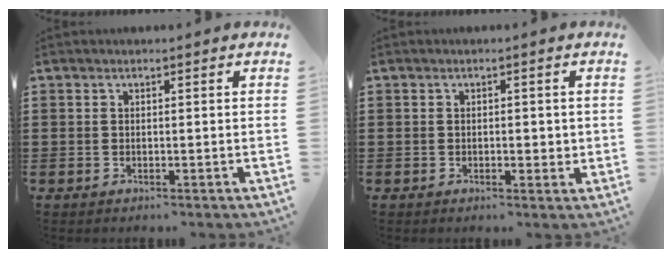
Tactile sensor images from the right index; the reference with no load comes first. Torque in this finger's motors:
{"motor_torque": [-0.38, 0.49, 0.00, -0.01]}